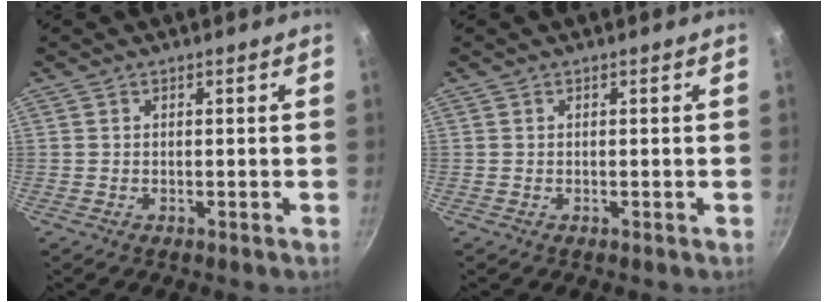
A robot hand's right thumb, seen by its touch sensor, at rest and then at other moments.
{"total": 0.0}